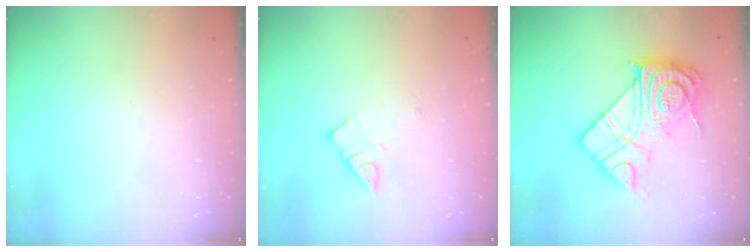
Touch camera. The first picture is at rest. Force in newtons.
{"total": 2.8, "press": 2.7, "slide": 0.3}
{"total": 20.7, "press": 20.7, "slide": 1.7}